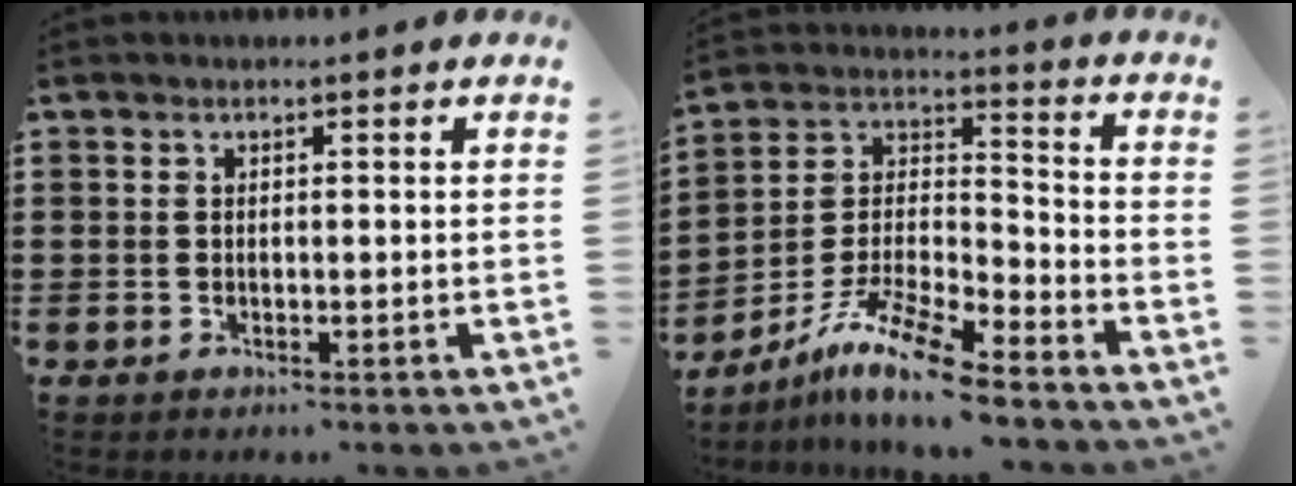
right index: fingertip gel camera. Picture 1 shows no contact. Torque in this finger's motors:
{"motor_torque": [2.14, 0.00, 0.72, 0.16]}